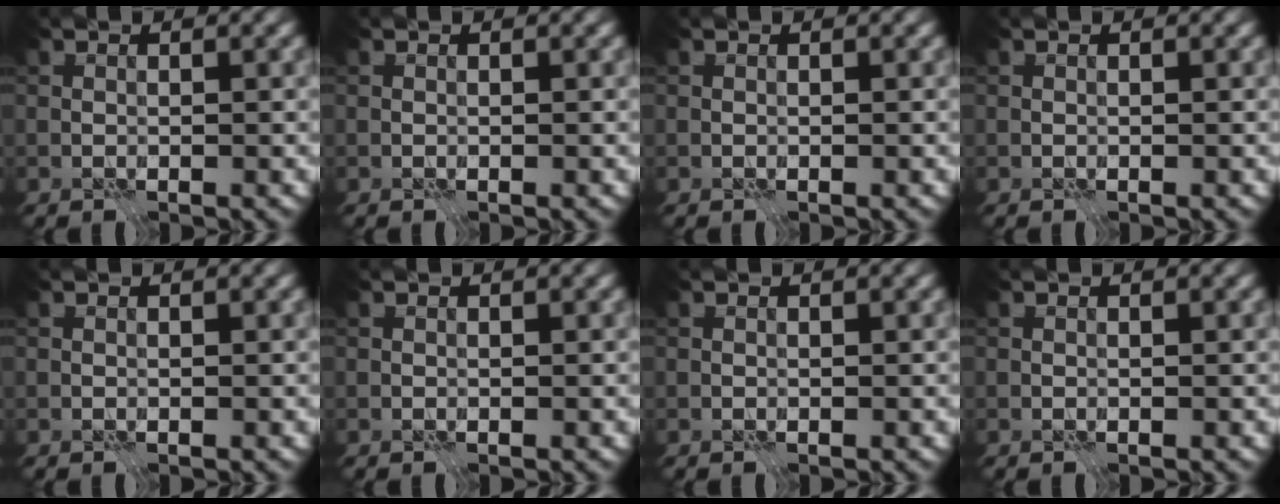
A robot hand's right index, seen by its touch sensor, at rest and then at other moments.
{"total": 0.0}
{"total": 0.0}
{"total": 0.0}
{"total": 0.0}
{"total": 0.0}
{"total": 0.0}
{"total": 0.0}